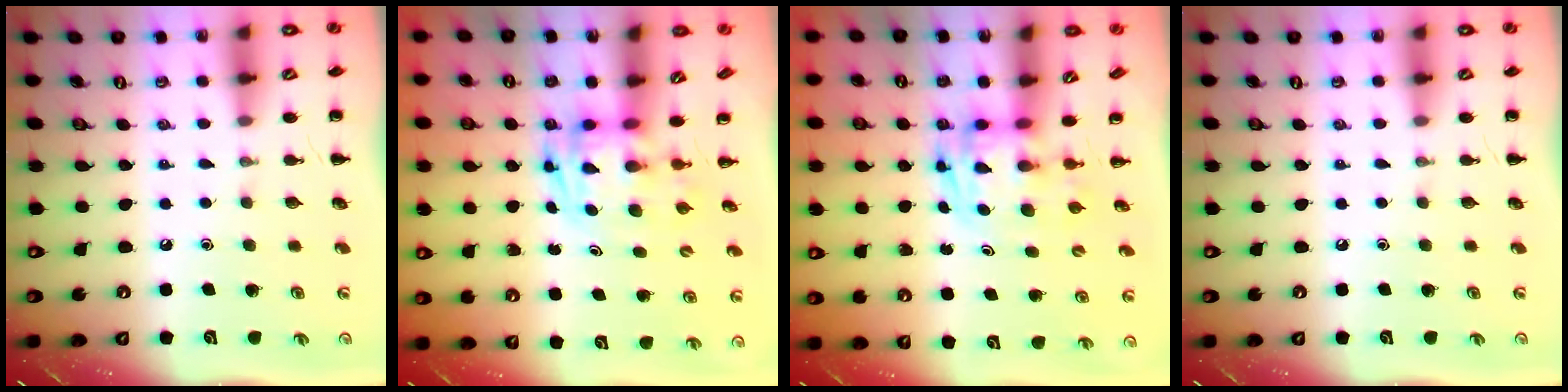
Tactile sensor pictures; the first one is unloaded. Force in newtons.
{"total": 2.7, "press": 2.6, "slide": 0.5}
{"total": 2.8, "press": 2.8, "slide": 0.5}
{"total": 0.0}